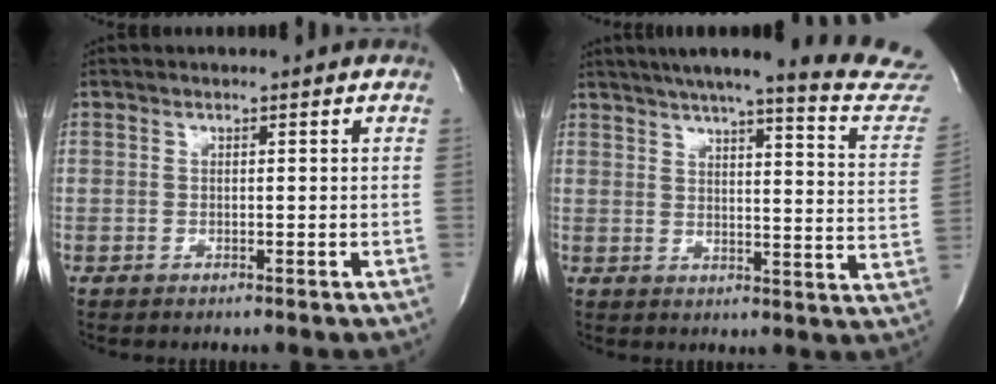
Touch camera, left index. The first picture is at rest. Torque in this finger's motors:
{"motor_torque": [0.54, -0.65, 0.53, 0.11]}